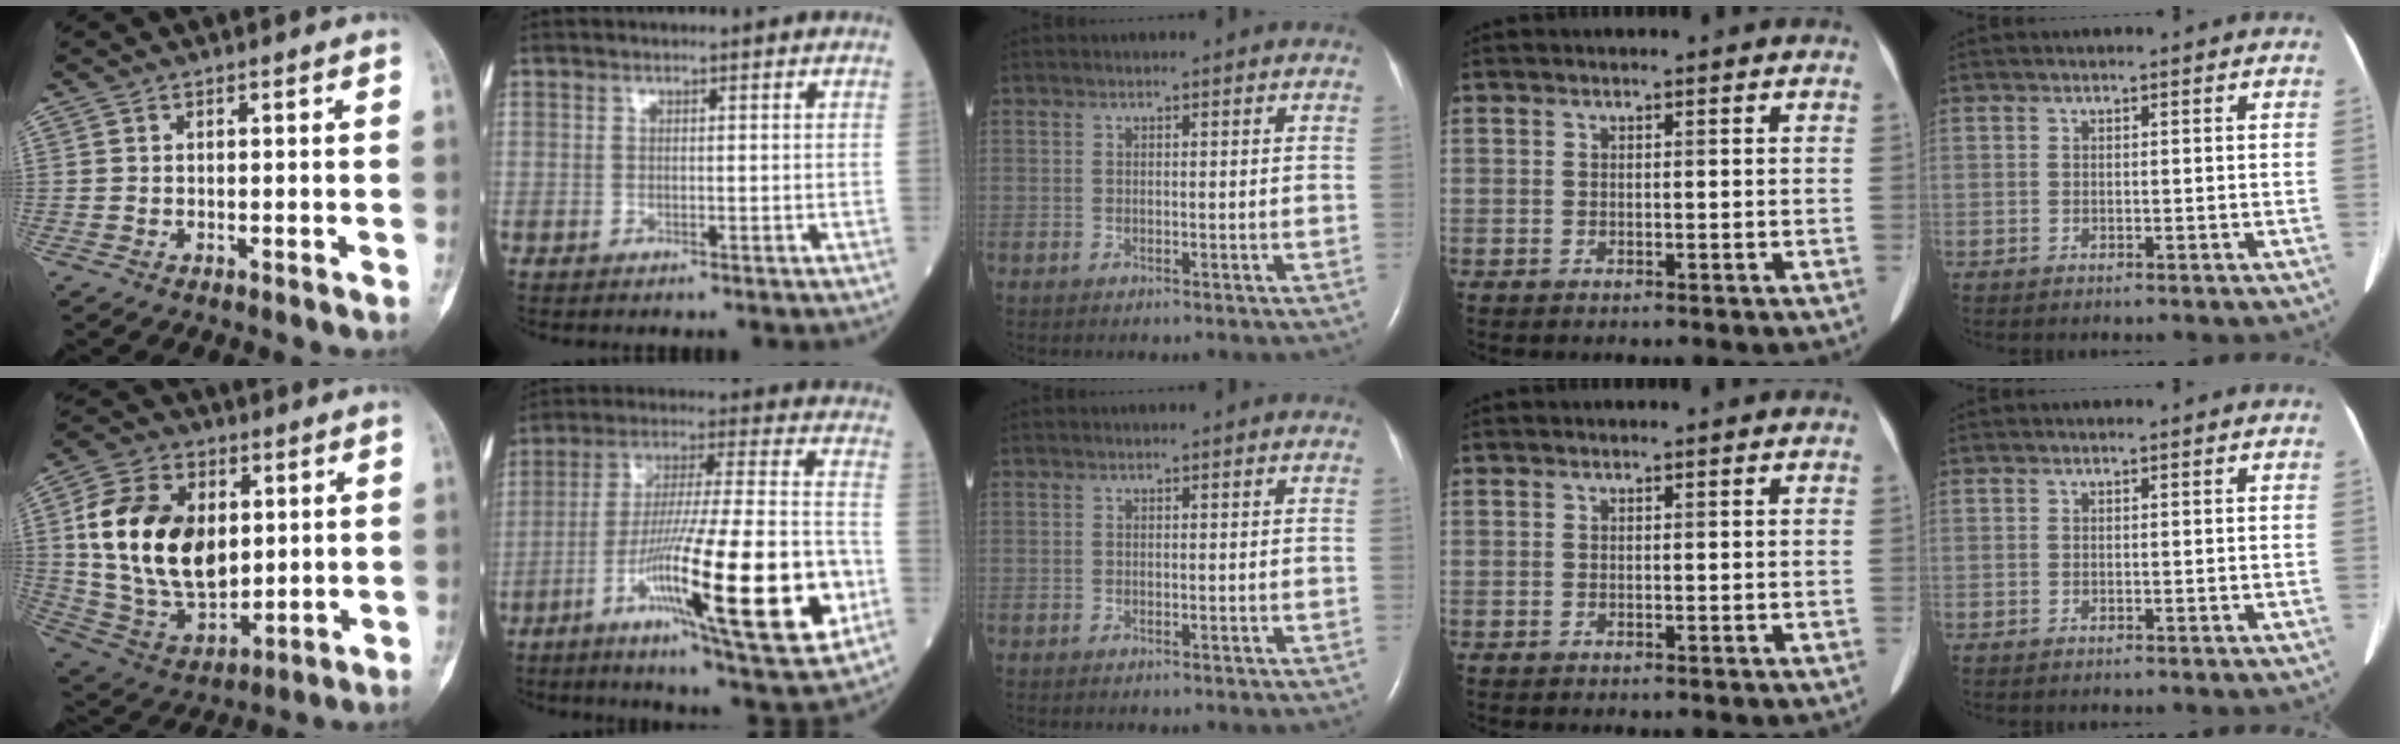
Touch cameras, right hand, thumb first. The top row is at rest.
{"thumb": {"total": 22.0, "force": [3.6, 14.4, 16.3], "torque": [-0.273, -0.016, 0.077]}, "index": {"total": 24.9, "force": [-8.3, 1.8, 23.5], "torque": [-0.371, -0.032, -0.134]}}